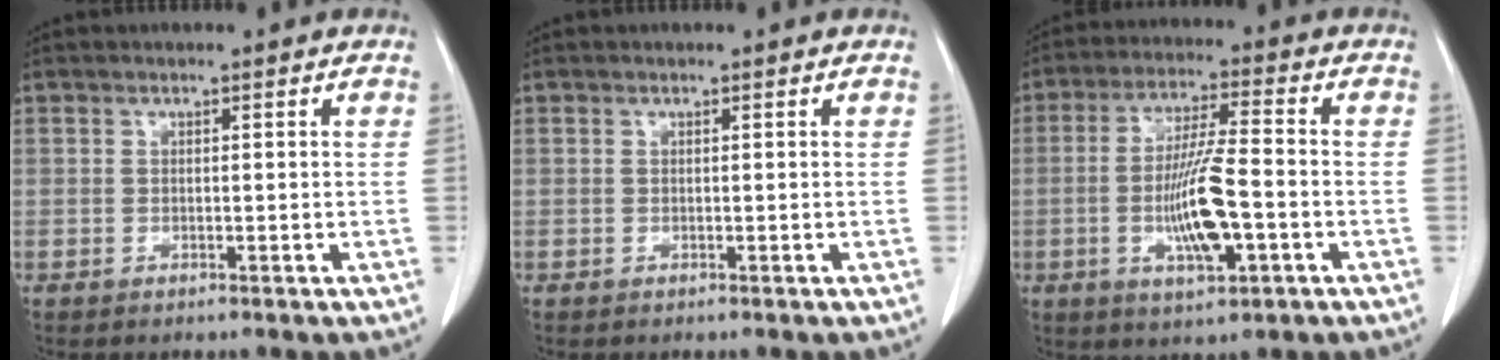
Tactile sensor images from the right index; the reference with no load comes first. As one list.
[{"total": 0.0}, {"total": 10.7, "force": [-2.6, 1.8, 10.2], "torque": [-0.193, -0.004, -0.046]}]